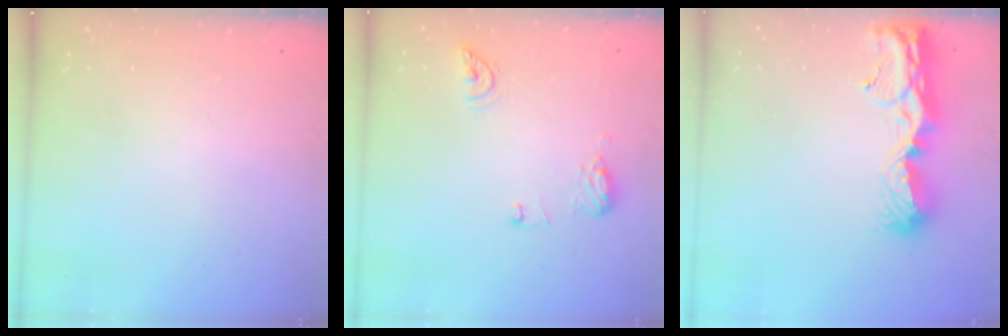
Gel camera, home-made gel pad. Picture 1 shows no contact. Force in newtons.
{"total": 12.8, "press": 10.6, "slide": 7.2}
{"total": 12.3, "press": 12.3, "slide": 1.3}